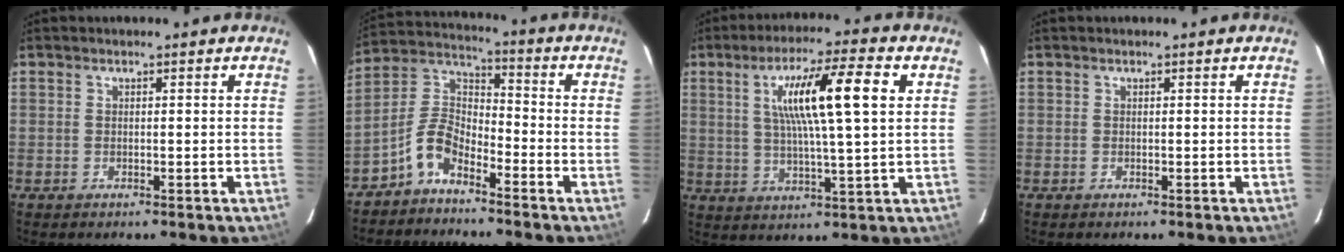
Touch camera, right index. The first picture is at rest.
{"total": 7.1, "force": [-5.0, 3.1, 4.0], "torque": [-0.090, 0.023, -0.105]}
{"total": 13.2, "force": [3.6, 0.6, 12.7], "torque": [-0.221, 0.013, 0.059]}
{"total": 0.0}